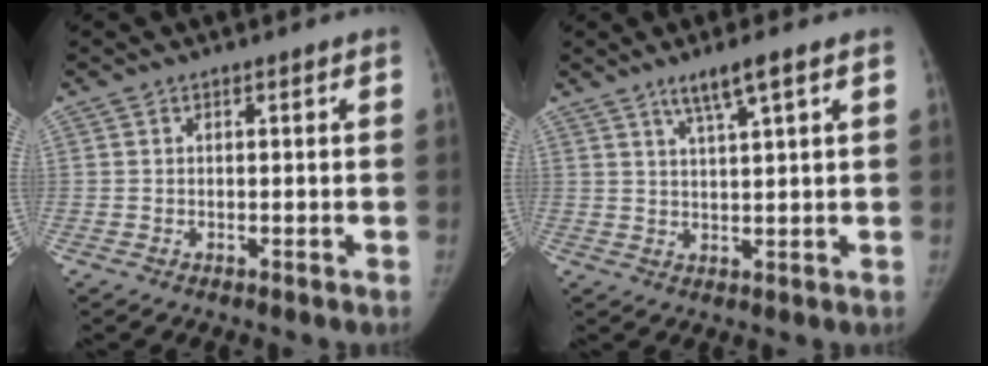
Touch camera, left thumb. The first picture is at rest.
{"total": 5.0, "force": [3.1, 0.0, 3.9], "torque": [-0.074, -0.012, 0.060]}